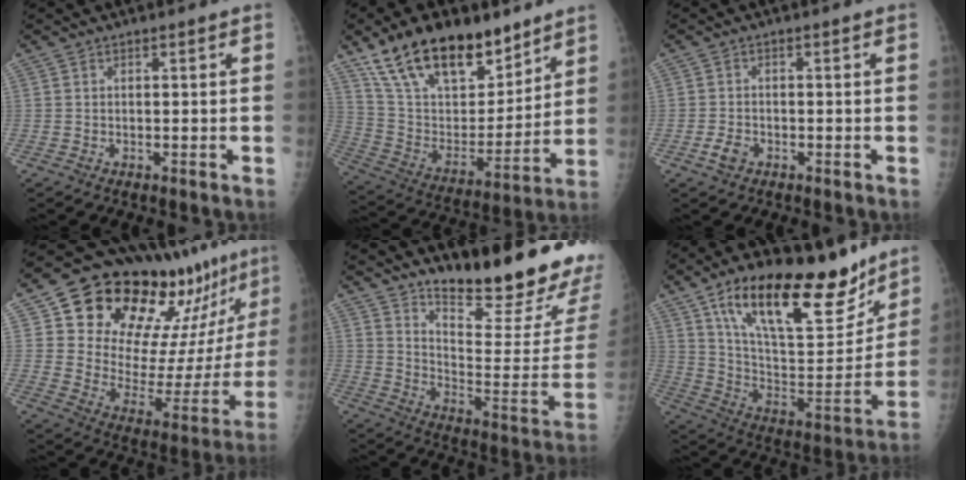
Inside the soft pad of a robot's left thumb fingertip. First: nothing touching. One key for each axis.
{"total": 23.6, "fx": 16.1, "fy": 11.4, "fz": 13.0, "tx": -0.190, "ty": -0.051, "tz": 0.288}
{"total": 2.6, "fx": -1.3, "fy": 1.8, "fz": 1.4, "tx": -0.024, "ty": 0.004, "tz": -0.023}
{"total": 25.9, "fx": 17.8, "fy": 11.7, "fz": 14.7, "tx": -0.179, "ty": -0.067, "tz": 0.262}
{"total": 24.0, "fx": 18.0, "fy": 4.8, "fz": 15.2, "tx": -0.196, "ty": -0.132, "tz": 0.262}
{"total": 28.1, "fx": 18.0, "fy": 10.7, "fz": 18.7, "tx": -0.257, "ty": -0.047, "tz": 0.299}